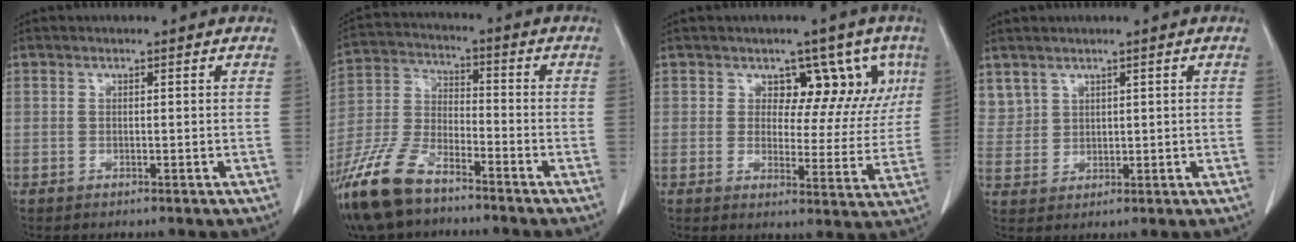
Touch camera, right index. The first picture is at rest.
{"total": 12.9, "force": [-9.5, 4.6, 7.4], "torque": [-0.163, -0.013, -0.186]}
{"total": 8.7, "force": [4.3, 5.5, 5.1], "torque": [-0.037, 0.011, 0.056]}
{"total": 5.6, "force": [3.8, 4.1, 0.8], "torque": [-0.022, 0.011, 0.089]}